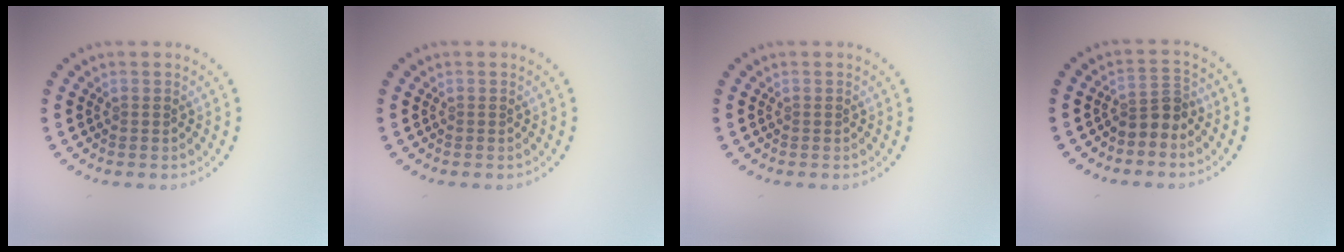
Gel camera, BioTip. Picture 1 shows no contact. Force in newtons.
{"total": 0.0}
{"total": 0.0}
{"total": 2.4, "press": 1.8, "slide": 1.6}